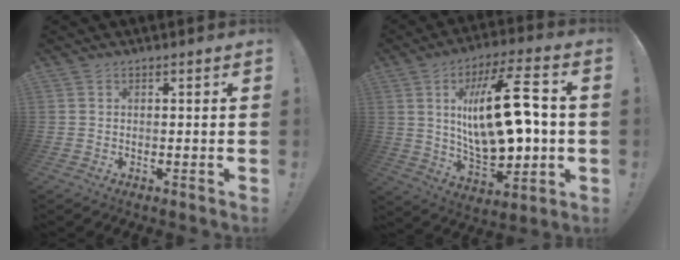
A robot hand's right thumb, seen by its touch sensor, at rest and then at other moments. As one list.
[{"total": 23.9, "force": [2.6, 10.2, 21.4], "torque": [-0.360, -0.007, 0.037]}]